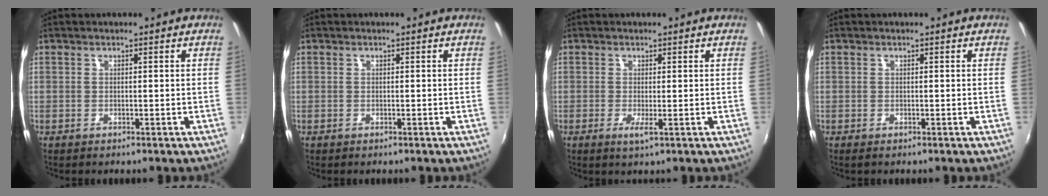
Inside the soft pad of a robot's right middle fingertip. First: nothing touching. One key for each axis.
{"total": 0.0}
{"total": 1.7, "fx": -0.3, "fy": -0.2, "fz": 1.6, "tx": -0.031, "ty": -0.006, "tz": -0.006}
{"total": 0.0}